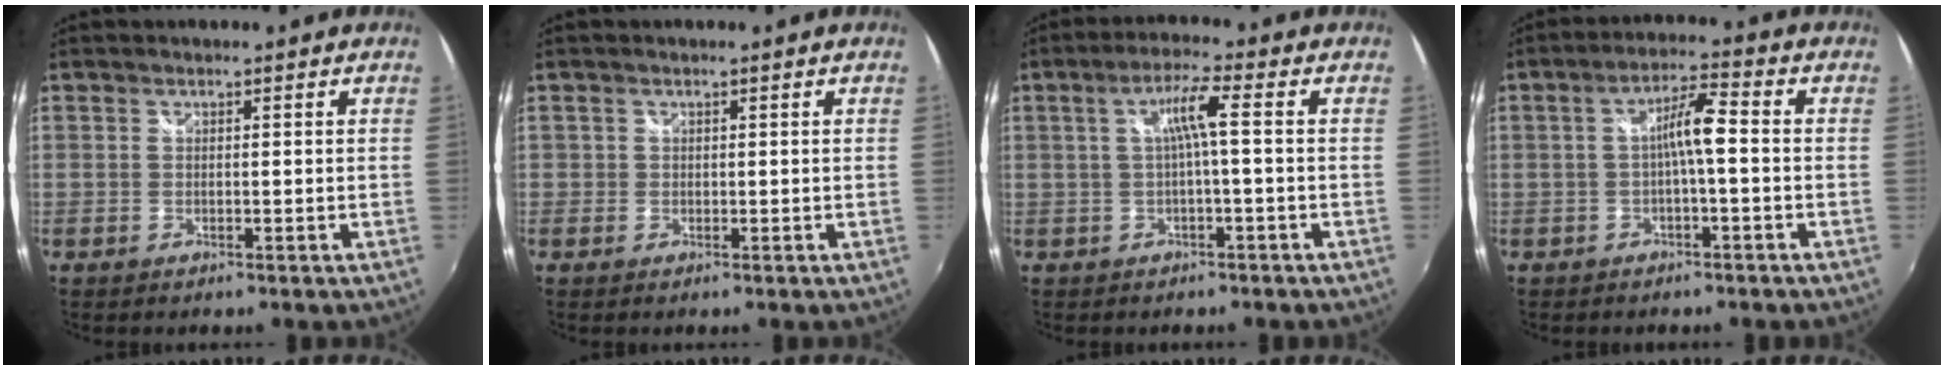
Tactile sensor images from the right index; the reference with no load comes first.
{"total": 1.4, "force": [0.2, -1.2, -0.7], "torque": [0.017, -0.009, 0.004]}
{"total": 4.8, "force": [-0.1, -0.3, 4.8], "torque": [-0.092, 0.006, 0.004]}
{"total": 5.3, "force": [-0.8, 0.5, 5.3], "torque": [-0.100, 0.012, -0.014]}